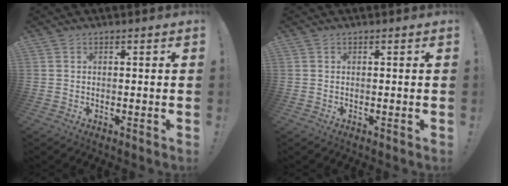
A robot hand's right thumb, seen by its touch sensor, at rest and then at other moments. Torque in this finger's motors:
{"motor_torque": [-0.02, 0.05, 0.09, -0.17, -0.03]}